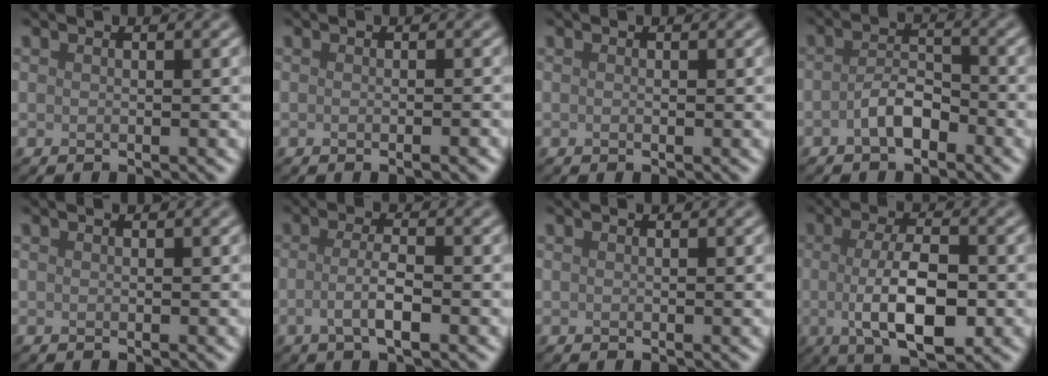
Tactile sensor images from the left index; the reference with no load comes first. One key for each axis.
{"total": 1.4, "fx": -0.5, "fy": 0.3, "fz": 1.3, "tx": -0.011, "ty": -0.003, "tz": -0.009}
{"total": 0.0}
{"total": 2.7, "fx": -1.3, "fy": 1.3, "fz": 2.0, "tx": -0.039, "ty": 0.007, "tz": -0.028}
{"total": 0.0}
{"total": 2.8, "fx": -0.7, "fy": 0.7, "fz": 2.6, "tx": -0.046, "ty": 0.003, "tz": -0.018}
{"total": 0.0}
{"total": 6.9, "fx": -0.8, "fy": 2.5, "fz": 6.4, "tx": -0.112, "ty": -0.004, "tz": -0.015}